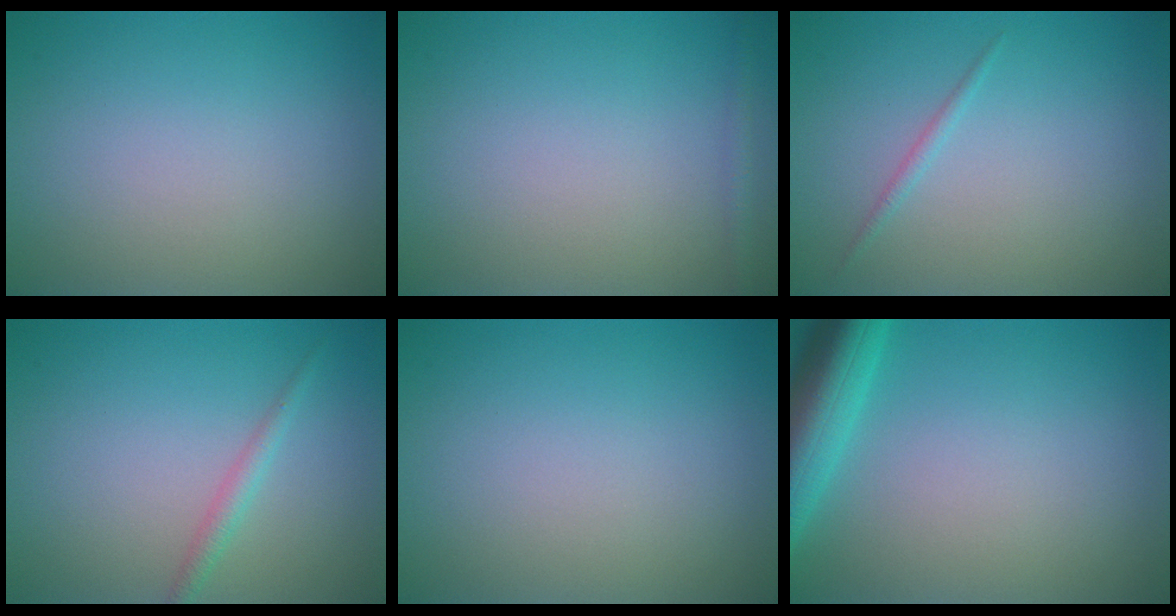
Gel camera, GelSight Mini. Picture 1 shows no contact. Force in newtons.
{"total": 1.0, "press": 1.0, "slide": 0.1}
{"total": 0.7, "press": 0.7, "slide": 0.0}
{"total": 1.4, "press": 1.4, "slide": 0.0}
{"total": 0.0}
{"total": 6.3, "press": 6.3, "slide": 0.4}